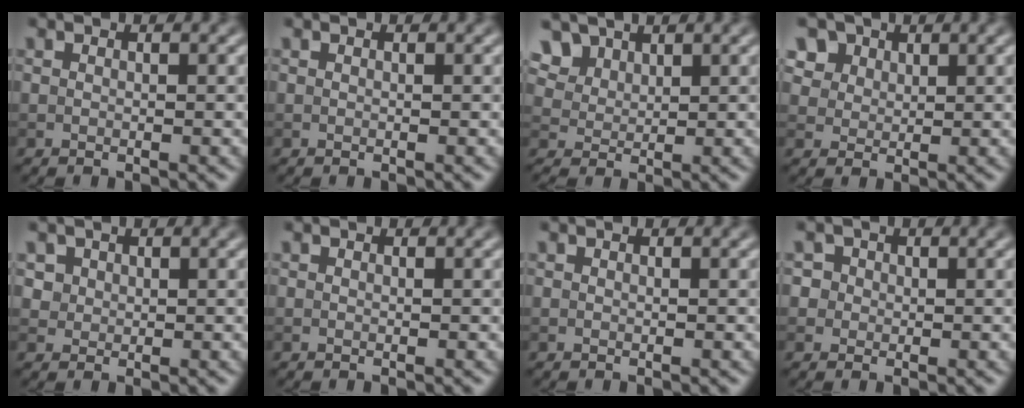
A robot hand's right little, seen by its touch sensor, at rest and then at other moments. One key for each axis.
{"total": 0.0}
{"total": 3.5, "fx": 2.3, "fy": 2.1, "fz": 1.5, "tx": -0.051, "ty": 0.000, "tz": 0.056}
{"total": 5.0, "fx": 3.0, "fy": 3.5, "fz": 1.9, "tx": -0.054, "ty": 0.003, "tz": 0.055}
{"total": 1.7, "fx": 0.8, "fy": 1.4, "fz": 0.4, "tx": -0.010, "ty": -0.007, "tz": 0.031}
{"total": 0.0}
{"total": 0.0}
{"total": 2.8, "fx": 1.0, "fy": 2.4, "fz": 0.9, "tx": 0.001, "ty": 0.012, "tz": 0.006}